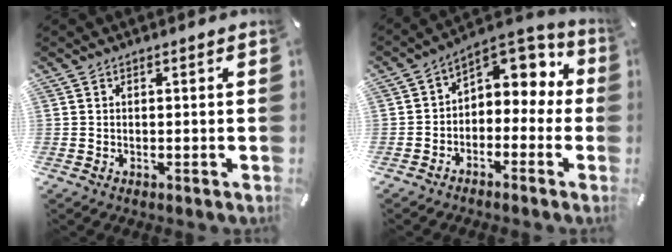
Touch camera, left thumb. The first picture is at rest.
{"total": 6.1, "force": [1.7, 5.2, 2.7], "torque": [-0.040, -0.017, 0.028]}